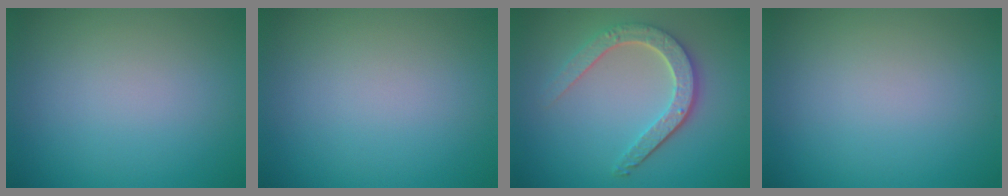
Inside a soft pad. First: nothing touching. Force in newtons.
{"total": 0.0}
{"total": 4.6, "press": 3.7, "slide": 2.8}
{"total": 0.0}